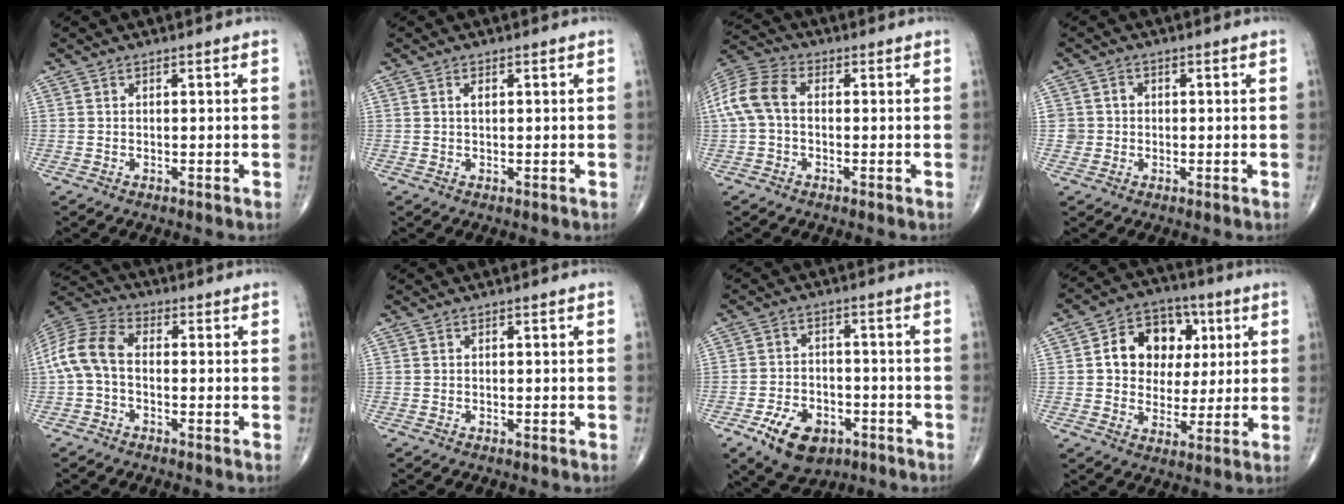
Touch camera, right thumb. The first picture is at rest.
{"total": 1.3, "force": [0.4, 0.6, 1.0], "torque": [-0.020, 0.002, 0.008]}
{"total": 9.2, "force": [0.2, 6.1, 7.0], "torque": [-0.151, 0.027, -0.005]}
{"total": 2.7, "force": [0.0, 2.7, 0.3], "torque": [0.016, 0.007, 0.000]}
{"total": 10.0, "force": [-1.0, 6.2, 7.8], "torque": [-0.166, 0.030, -0.031]}
{"total": 0.0}
{"total": 10.7, "force": [-5.5, 6.8, 6.1], "torque": [-0.084, 0.023, -0.084]}
{"total": 13.7, "force": [3.1, 10.9, 7.7], "torque": [-0.075, 0.008, 0.049]}